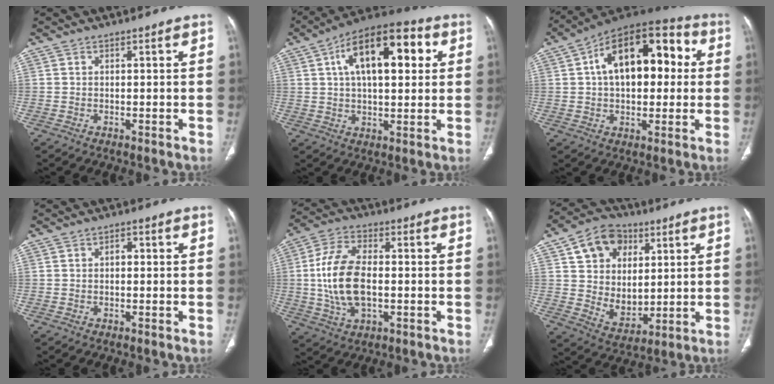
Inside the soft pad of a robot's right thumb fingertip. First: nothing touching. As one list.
[{"total": 18.1, "force": [5.1, 8.6, 15.0], "torque": [-0.212, 0.020, 0.072]}, {"total": 20.4, "force": [3.7, 11.6, 16.4], "torque": [-0.218, 0.036, 0.046]}, {"total": 1.5, "force": [0.0, 1.0, 1.1], "torque": [-0.012, 0.006, -0.003]}, {"total": 13.6, "force": [-0.6, 7.4, 11.4], "torque": [-0.226, 0.012, -0.010]}, {"total": 14.3, "force": [5.0, 11.1, 7.5], "torque": [-0.082, -0.022, 0.093]}]